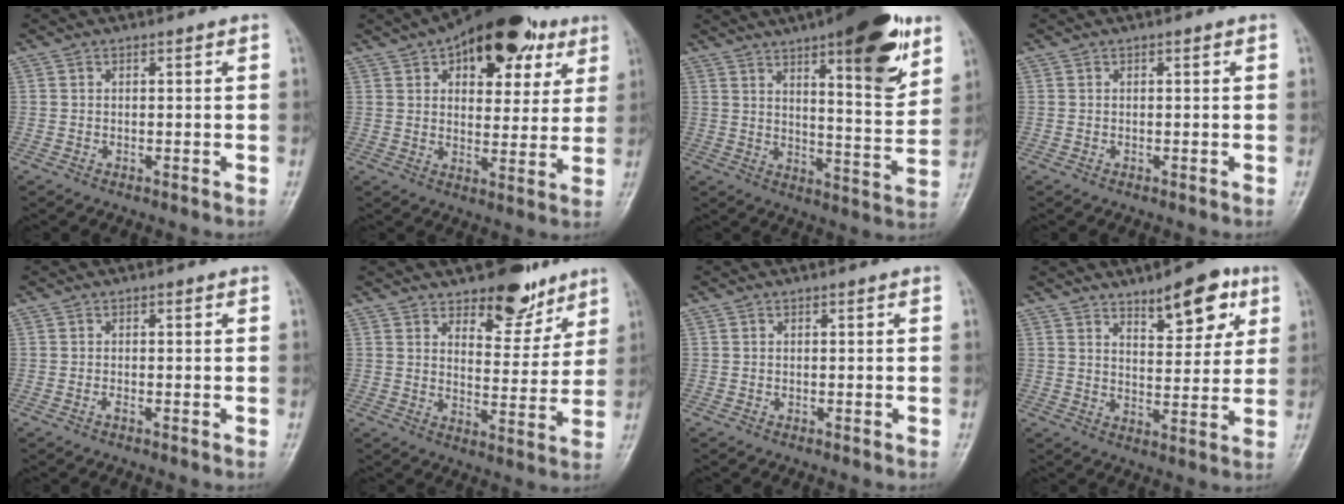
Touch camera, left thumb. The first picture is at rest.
{"total": 19.2, "force": [9.8, 10.3, 12.9], "torque": [-0.131, -0.014, 0.138]}
{"total": 18.9, "force": [10.7, 5.1, 14.8], "torque": [-0.175, -0.055, 0.155]}
{"total": 0.0}
{"total": 0.6, "force": [-0.3, 0.2, 0.5], "torque": [-0.009, 0.001, -0.006]}
{"total": 10.7, "force": [7.8, 5.0, 5.3], "torque": [-0.036, -0.055, 0.120]}
{"total": 0.0}
{"total": 10.3, "force": [6.0, 4.2, 7.2], "torque": [-0.073, -0.033, 0.088]}